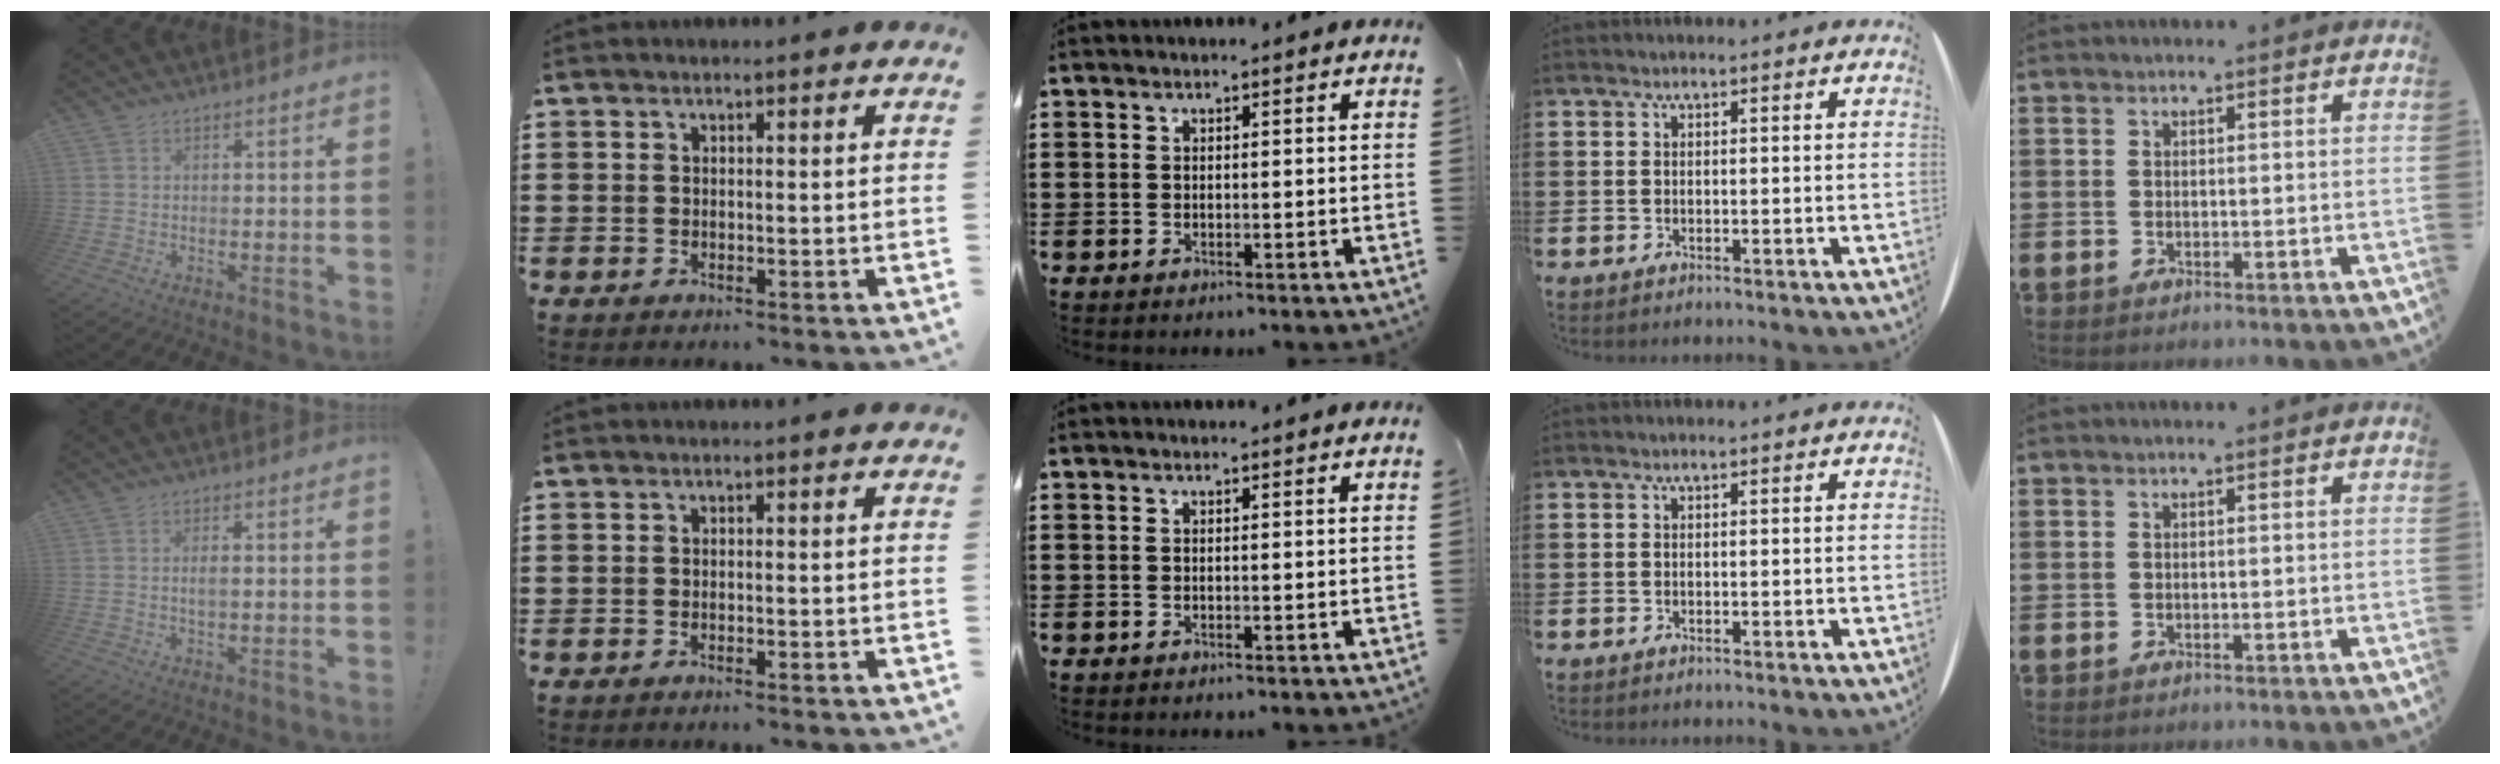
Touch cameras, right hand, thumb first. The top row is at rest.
{"thumb": {"total": 1.8, "force": [0.1, 0.5, 1.7], "torque": [-0.026, -0.003, -0.001]}, "index": {"total": 0.8, "force": [-0.7, -0.1, 0.1], "torque": [-0.004, -0.002, -0.015]}}